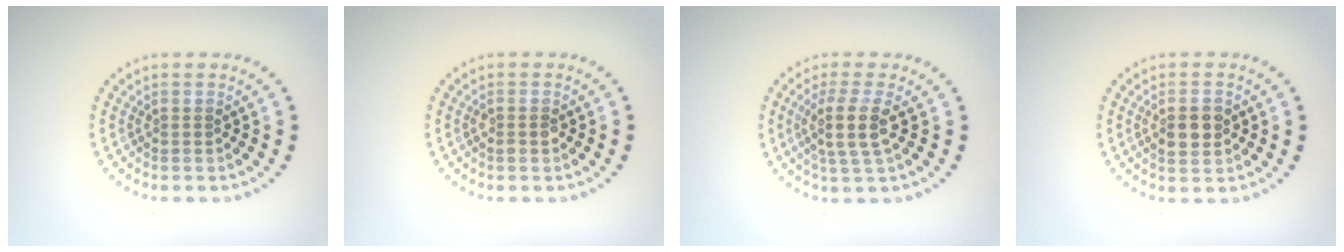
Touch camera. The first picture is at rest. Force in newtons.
{"total": 1.1, "press": 1.0, "slide": 0.2}
{"total": 3.4, "press": 2.9, "slide": 1.8}
{"total": 2.7, "press": 2.7, "slide": 0.2}